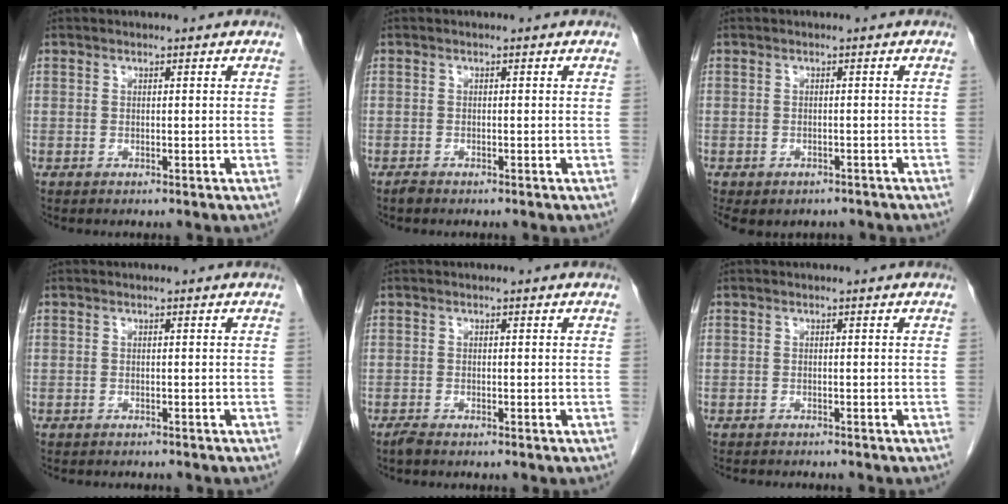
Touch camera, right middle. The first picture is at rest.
{"total": 0.7, "force": [-0.6, 0.2, 0.2], "torque": [-0.007, -0.001, -0.012]}
{"total": 7.3, "force": [-5.4, 4.2, 2.5], "torque": [-0.049, -0.001, -0.064]}
{"total": 3.5, "force": [-3.1, 0.9, 1.1], "torque": [-0.021, -0.006, -0.036]}
{"total": 1.0, "force": [-0.9, 0.1, 0.4], "torque": [-0.015, -0.003, -0.018]}
{"total": 3.9, "force": [-3.6, 0.6, 1.4], "torque": [-0.023, -0.009, -0.048]}